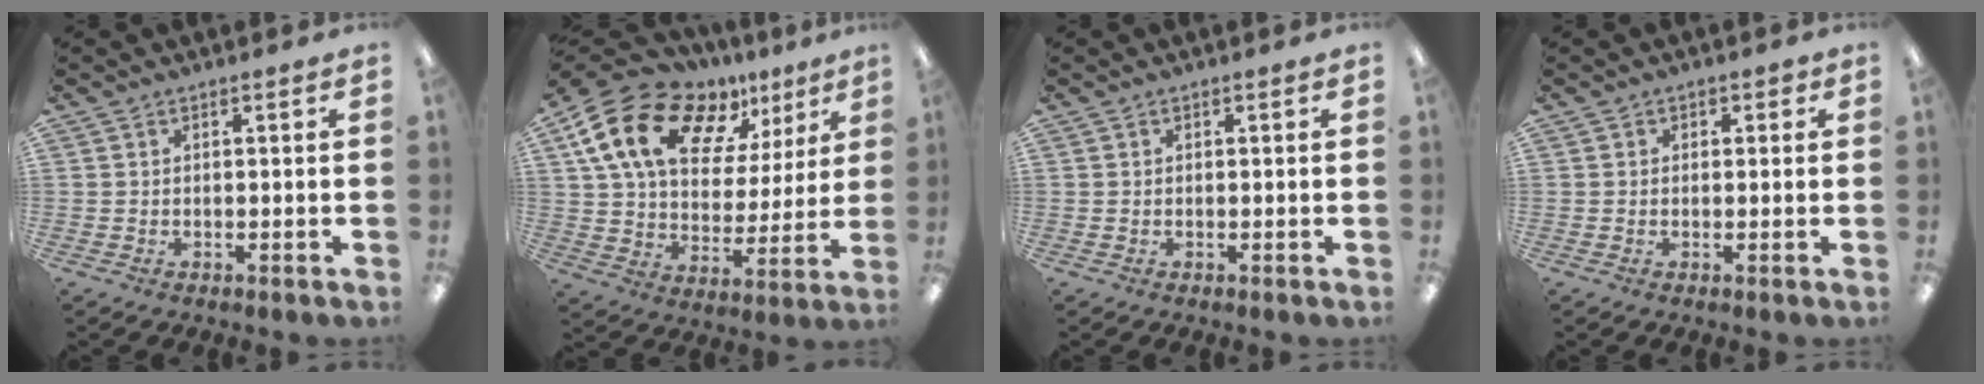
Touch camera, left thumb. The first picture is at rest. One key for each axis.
{"total": 19.2, "fx": 11.4, "fy": 11.2, "fz": 10.7, "tx": -0.199, "ty": -0.052, "tz": 0.209}
{"total": 0.0}
{"total": 1.3, "fx": 0.1, "fy": 1.2, "fz": 0.4, "tx": 0.001, "ty": 0.002, "tz": -0.001}